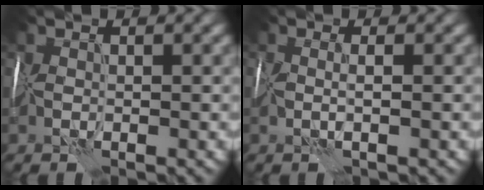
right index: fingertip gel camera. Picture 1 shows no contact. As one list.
[{"total": 1.0, "force": [0.0, -0.1, 1.0], "torque": [-0.020, -0.002, -0.001]}]